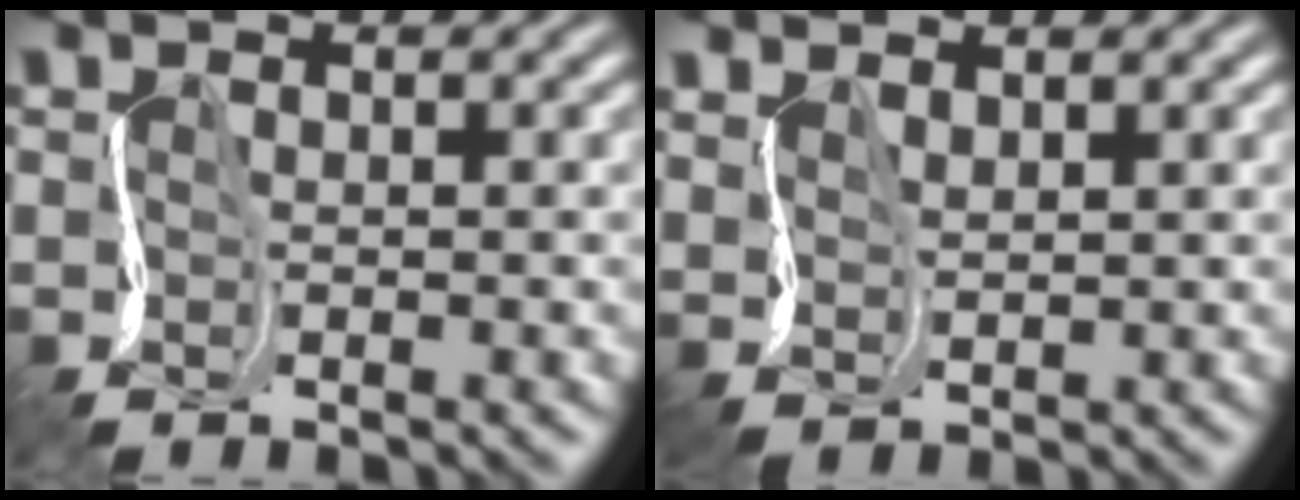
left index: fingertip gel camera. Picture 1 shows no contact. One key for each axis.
{"total": 2.0, "fx": 1.9, "fy": 0.5, "fz": -0.1, "tx": -0.006, "ty": 0.002, "tz": 0.044}